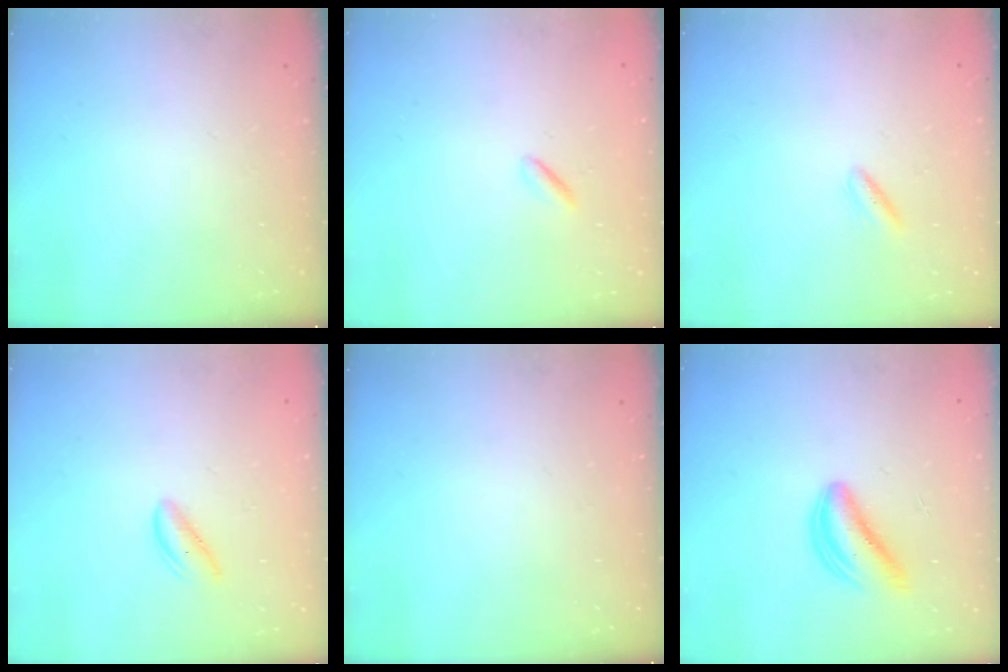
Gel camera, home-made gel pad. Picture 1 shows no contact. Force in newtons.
{"total": 0.0}
{"total": 2.1, "press": 1.9, "slide": 1.0}
{"total": 1.8, "press": 1.7, "slide": 0.6}
{"total": 0.0}
{"total": 5.4, "press": 5.3, "slide": 1.1}